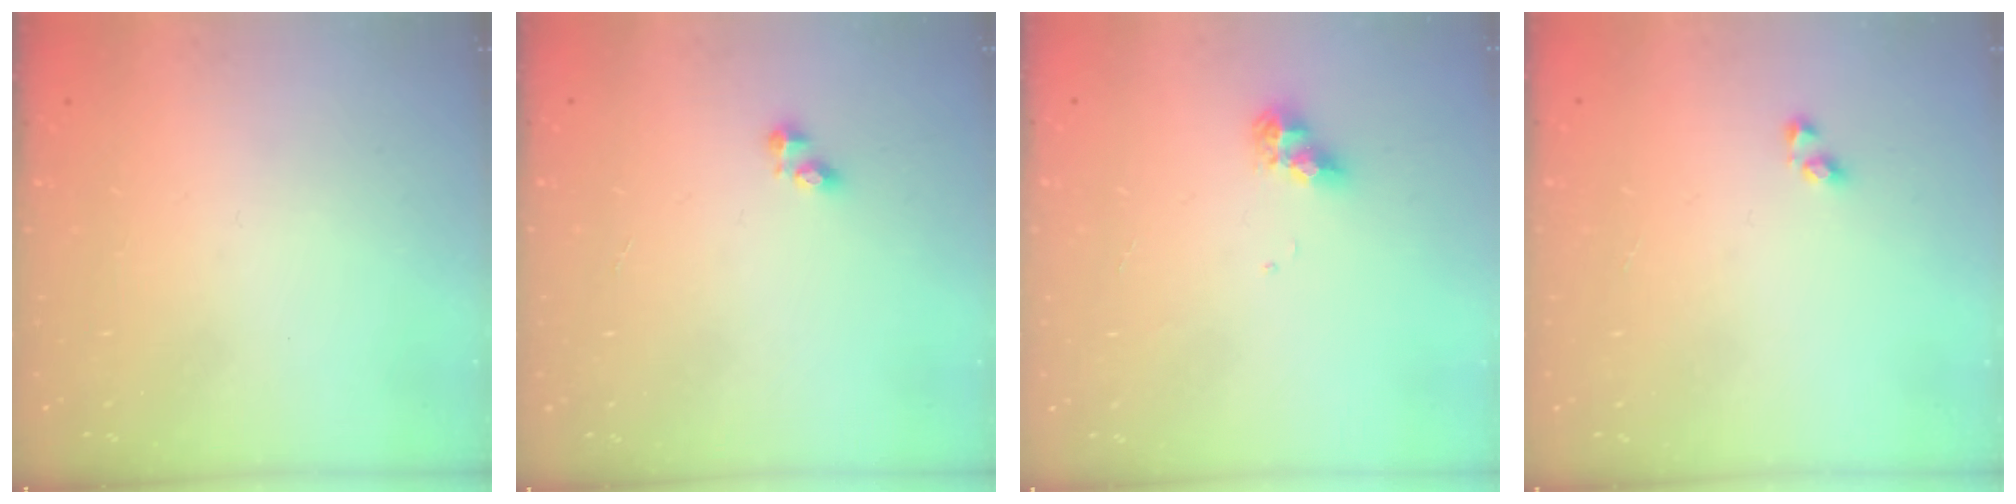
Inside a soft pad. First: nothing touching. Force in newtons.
{"total": 2.6, "press": 2.6, "slide": 0.4}
{"total": 7.8, "press": 7.8, "slide": 0.8}
{"total": 2.9, "press": 2.9, "slide": 0.2}